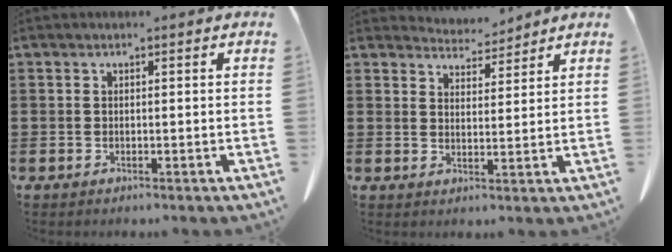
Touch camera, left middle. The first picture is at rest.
{"total": 4.9, "force": [4.8, 0.9, 0.6], "torque": [-0.017, -0.021, 0.088]}